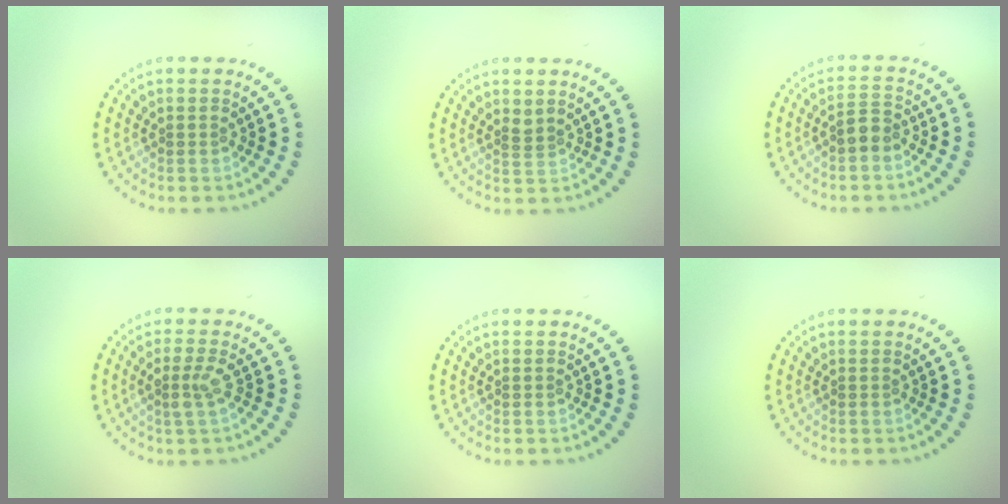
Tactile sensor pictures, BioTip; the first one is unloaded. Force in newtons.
{"total": 0.9, "press": 0.5, "slide": 0.7}
{"total": 2.0, "press": 1.8, "slide": 0.9}
{"total": 2.0, "press": 1.7, "slide": 0.9}
{"total": 0.0}
{"total": 0.0}